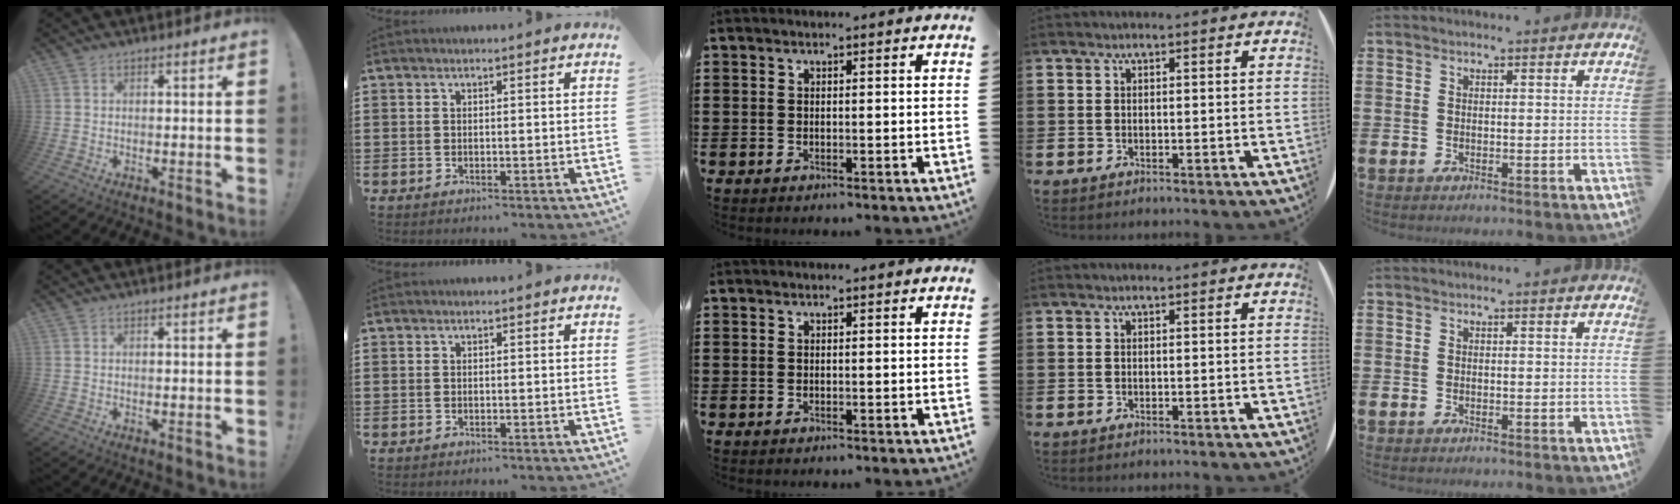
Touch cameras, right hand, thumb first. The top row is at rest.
{}